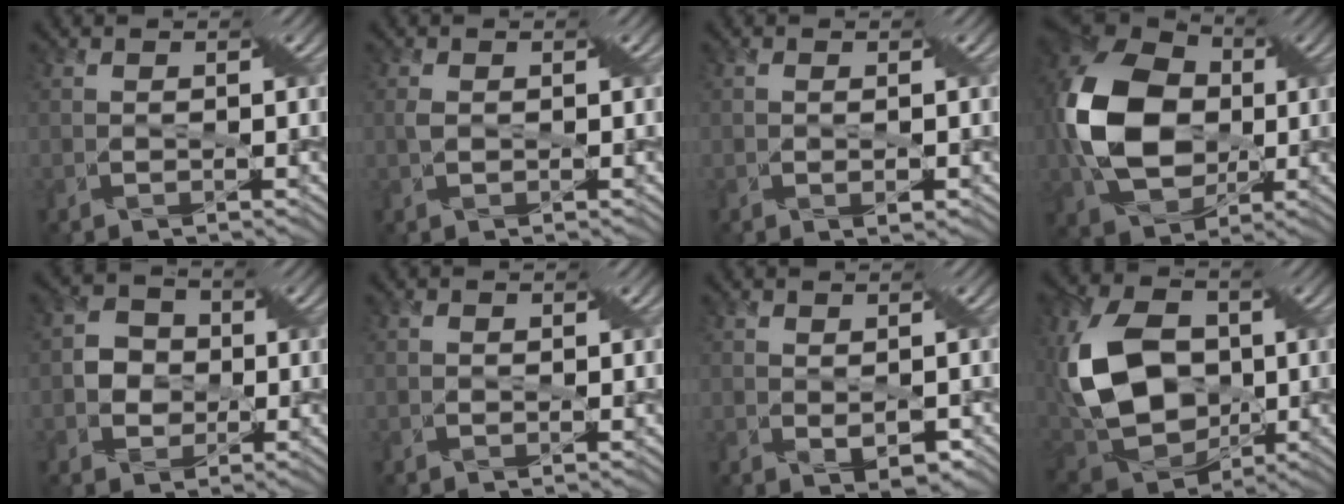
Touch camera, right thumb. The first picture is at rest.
{"total": 1.0, "force": [-0.2, 0.2, 0.9], "torque": [-0.031, -0.003, -0.003]}
{"total": 1.1, "force": [-0.4, 0.2, 1.1], "torque": [-0.020, -0.008, 0.000]}
{"total": 14.4, "force": [-0.6, 10.3, 10.1], "torque": [-0.261, -0.003, -0.010]}
{"total": 3.1, "force": [-0.7, 2.8, 1.3], "torque": [-0.043, 0.003, -0.019]}
{"total": 0.0}
{"total": 2.6, "force": [-0.1, 1.6, 2.1], "torque": [-0.040, -0.012, 0.010]}
{"total": 14.6, "force": [0.2, 10.3, 10.4], "torque": [-0.264, -0.009, 0.002]}